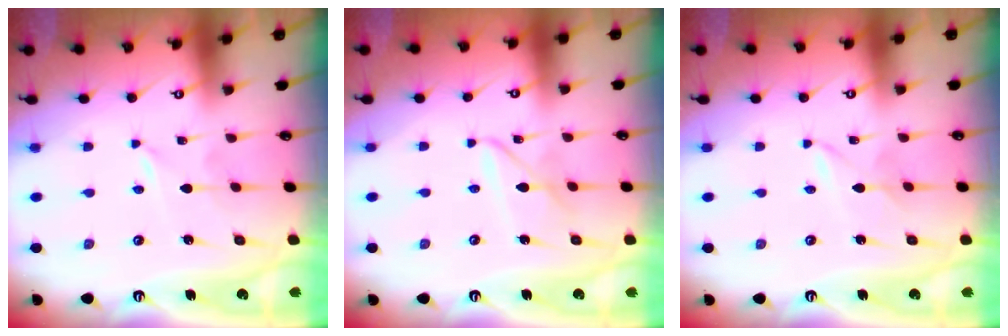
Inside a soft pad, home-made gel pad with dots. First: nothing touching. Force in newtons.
{"total": 6.6, "press": 6.6, "slide": 0.5}
{"total": 1.7, "press": 1.7, "slide": 0.2}